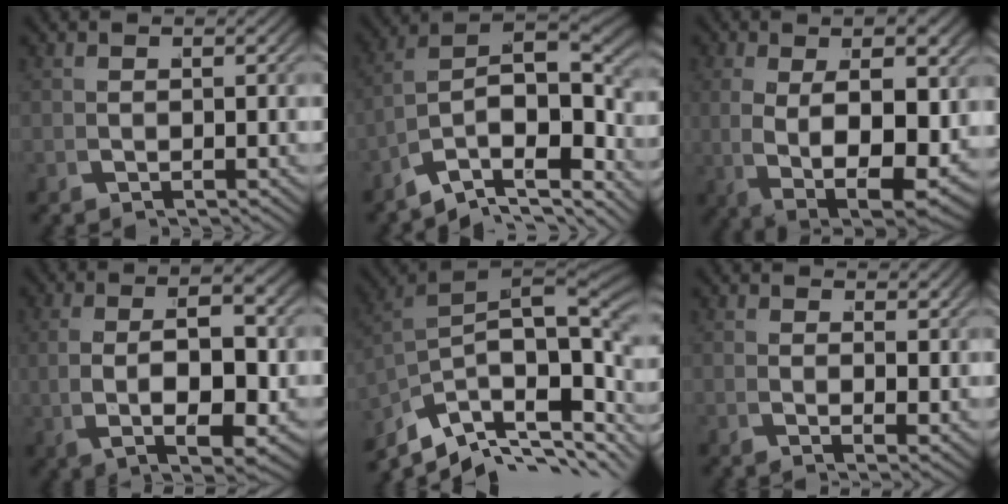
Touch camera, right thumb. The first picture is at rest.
{"total": 14.5, "force": [-1.4, 10.5, 9.9], "torque": [-0.184, -0.039, -0.020]}
{"total": 11.2, "force": [-1.1, 6.1, 9.3], "torque": [-0.172, -0.039, 0.010]}
{"total": 9.4, "force": [0.0, 4.4, 8.3], "torque": [-0.152, -0.018, 0.018]}
{"total": 11.8, "force": [-2.1, 6.2, 9.7], "torque": [-0.155, -0.027, -0.016]}
{"total": 2.5, "force": [1.9, 0.6, 1.5], "torque": [-0.011, -0.003, 0.030]}